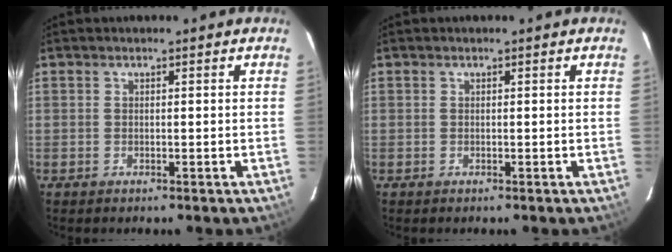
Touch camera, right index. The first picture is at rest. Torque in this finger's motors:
{"motor_torque": [0.07, 0.36, 0.02, 0.00]}